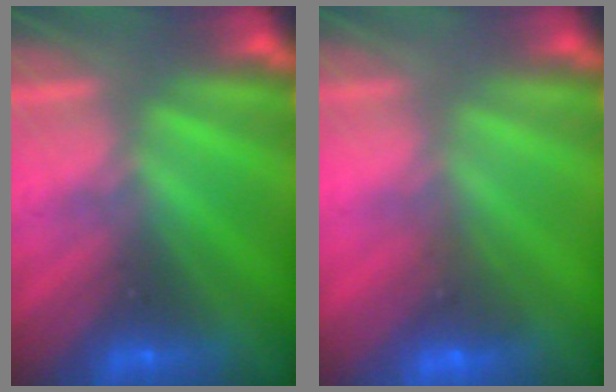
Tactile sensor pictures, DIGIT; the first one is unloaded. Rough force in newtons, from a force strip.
{"total": 5.1}